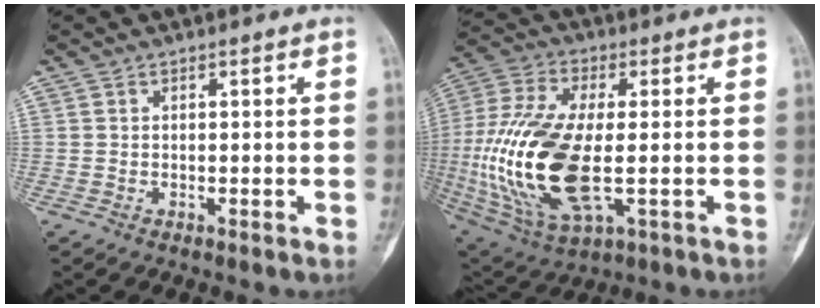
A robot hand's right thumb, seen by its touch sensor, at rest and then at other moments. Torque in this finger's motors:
{"motor_torque": [2.96, 2.05, 1.27, -1.50, 0.61]}